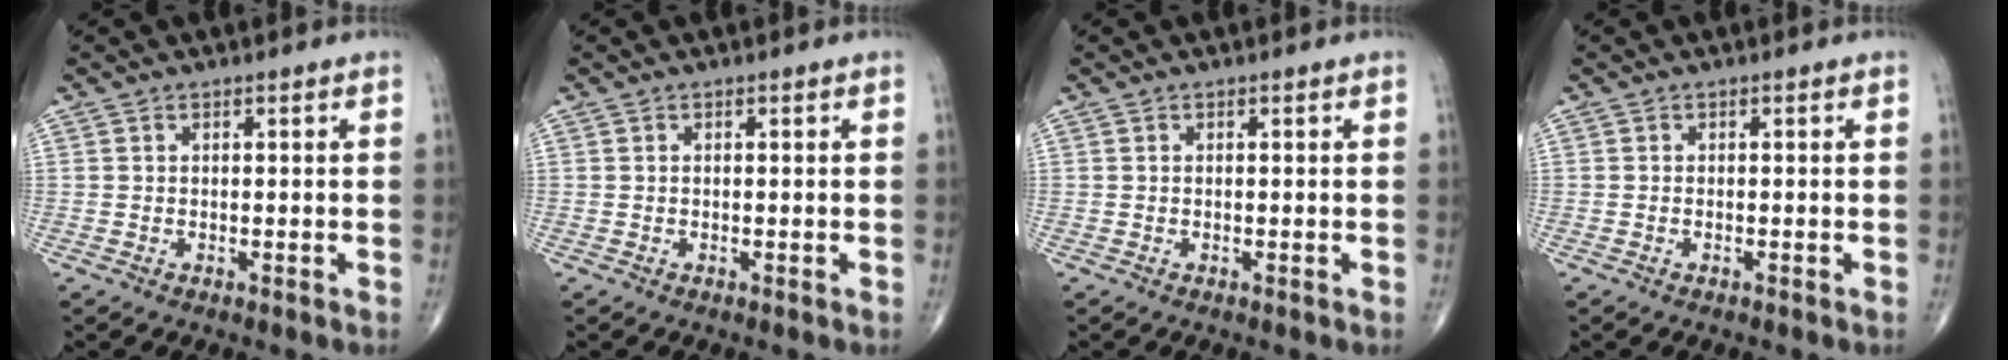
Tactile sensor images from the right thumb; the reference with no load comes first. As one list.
[{"total": 0.0}, {"total": 0.0}, {"total": 0.0}]